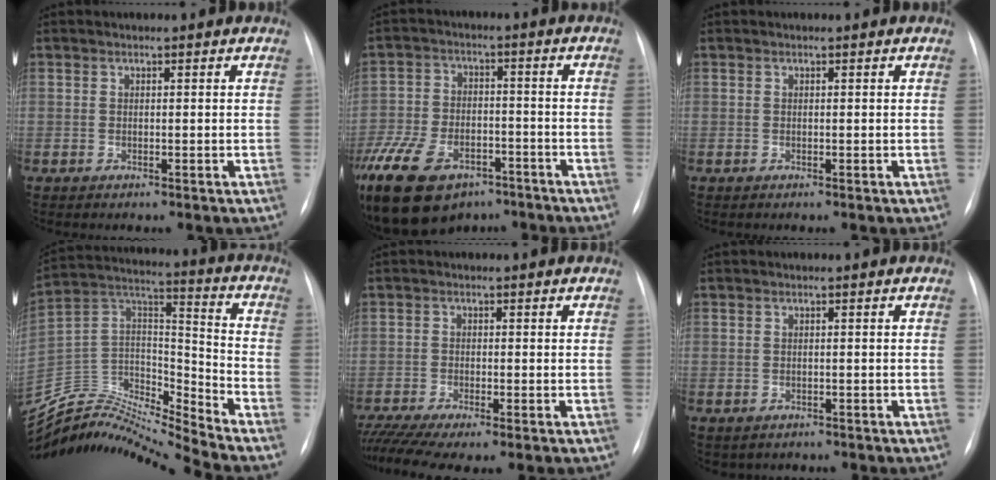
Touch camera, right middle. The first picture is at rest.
{"total": 22.5, "force": [-13.7, 13.0, 12.1], "torque": [-0.329, -0.022, -0.222]}
{"total": 0.0}
{"total": 17.0, "force": [-16.8, -0.9, 2.1], "torque": [-0.033, 0.057, -0.310]}
{"total": 6.8, "force": [-5.2, 0.6, 4.4], "torque": [-0.081, -0.010, -0.088]}
{"total": 2.2, "force": [-1.6, 1.4, 0.3], "torque": [-0.007, 0.004, -0.017]}